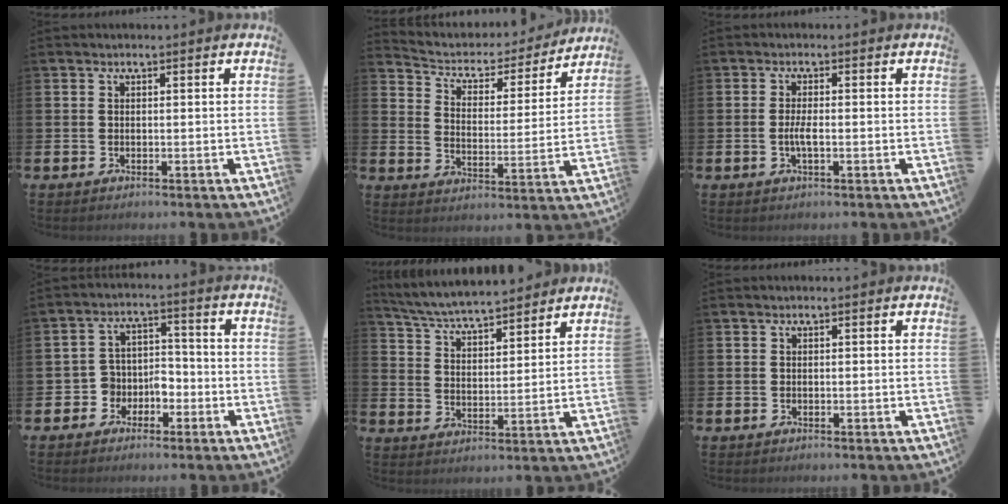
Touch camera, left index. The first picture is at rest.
{"total": 4.5, "force": [3.9, 2.0, 0.8], "torque": [-0.045, -0.035, 0.059]}
{"total": 2.2, "force": [-0.6, 0.5, 2.0], "torque": [-0.041, 0.001, -0.011]}
{"total": 4.0, "force": [-2.2, 3.4, 0.4], "torque": [-0.028, 0.002, -0.049]}
{"total": 5.8, "force": [5.6, 0.5, 1.0], "torque": [-0.047, -0.034, 0.100]}
{"total": 0.0}